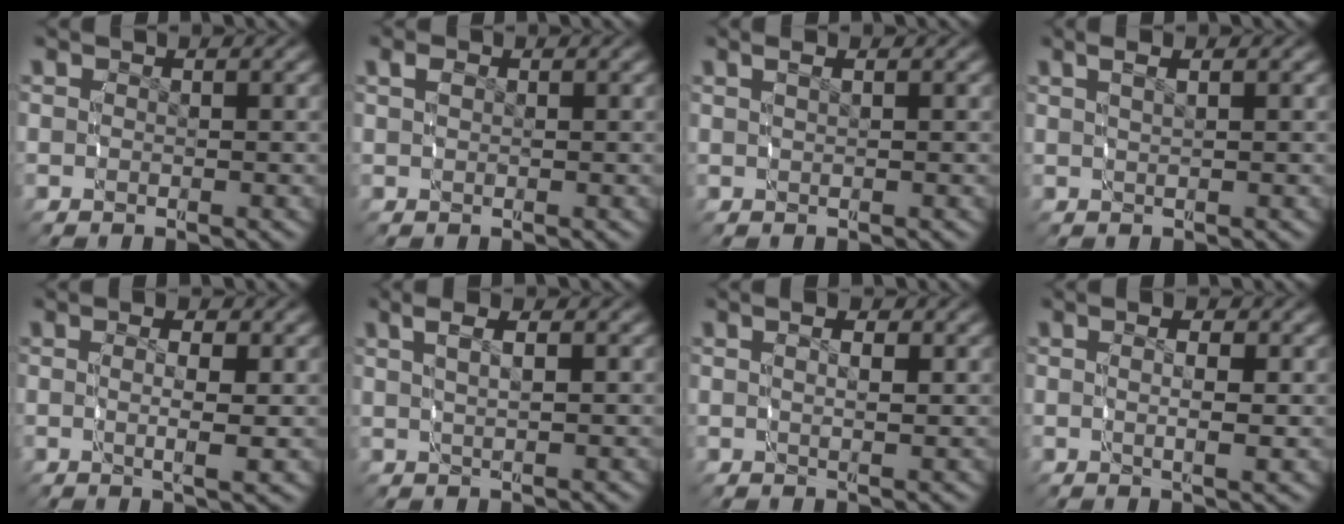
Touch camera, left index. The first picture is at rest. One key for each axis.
{"total": 0.7, "fx": 0.5, "fy": -0.1, "fz": 0.5, "tx": -0.011, "ty": -0.002, "tz": 0.016}
{"total": 1.3, "fx": 0.7, "fy": -0.4, "fz": 1.0, "tx": -0.008, "ty": 0.004, "tz": 0.015}
{"total": 2.2, "fx": 1.5, "fy": 0.1, "fz": 1.7, "tx": -0.014, "ty": 0.009, "tz": 0.025}
{"total": 3.0, "fx": 0.1, "fy": 0.2, "fz": 3.0, "tx": -0.039, "ty": -0.006, "tz": 0.003}
{"total": 3.7, "fx": 1.9, "fy": 1.1, "fz": 2.9, "tx": -0.036, "ty": 0.015, "tz": 0.029}
{"total": 2.1, "fx": 0.7, "fy": 0.4, "fz": 2.0, "tx": -0.020, "ty": -0.001, "tz": 0.013}
{"total": 2.7, "fx": 0.3, "fy": 0.3, "fz": 2.6, "tx": -0.032, "ty": -0.002, "tz": 0.005}